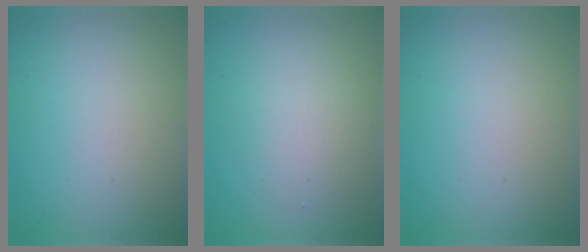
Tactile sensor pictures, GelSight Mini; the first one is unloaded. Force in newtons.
{"total": 2.7, "press": 2.7, "slide": 0.3}
{"total": 0.0}